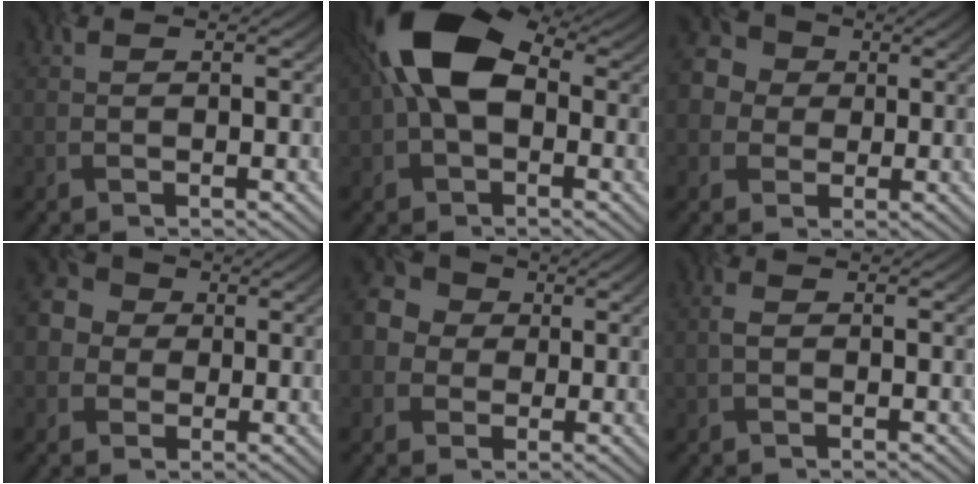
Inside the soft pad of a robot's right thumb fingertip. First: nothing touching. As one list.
[{"total": 13.2, "force": [1.8, 8.1, 10.3], "torque": [-0.203, 0.013, 0.018]}, {"total": 6.0, "force": [0.3, 5.7, 2.0], "torque": [-0.060, 0.014, -0.014]}, {"total": 5.3, "force": [-0.2, 5.0, 1.8], "torque": [-0.051, 0.002, -0.019]}, {"total": 6.8, "force": [-0.2, 6.3, 2.5], "torque": [-0.075, 0.008, -0.026]}, {"total": 0.9, "force": [-0.1, 0.6, 0.7], "torque": [-0.019, 0.001, -0.005]}]